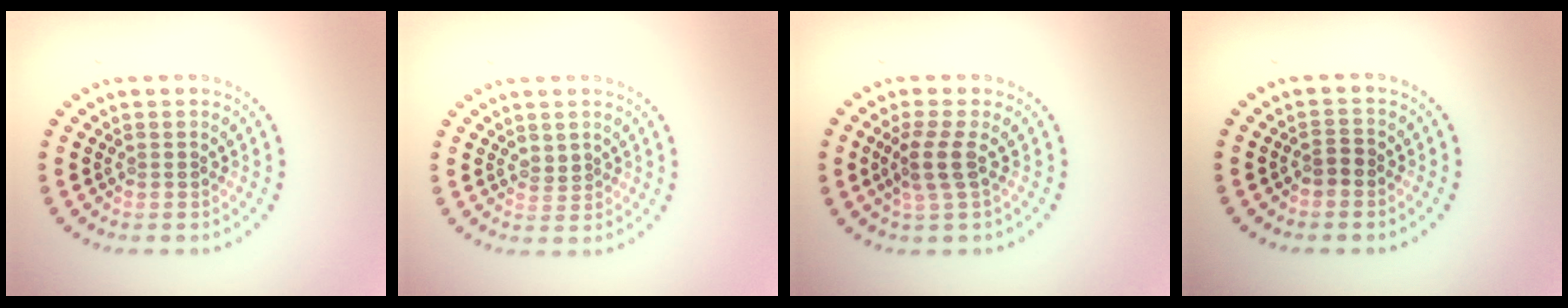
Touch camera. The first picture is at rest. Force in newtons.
{"total": 0.9, "press": 0.8, "slide": 0.5}
{"total": 2.4, "press": 1.9, "slide": 1.4}
{"total": 1.3, "press": 1.1, "slide": 0.6}